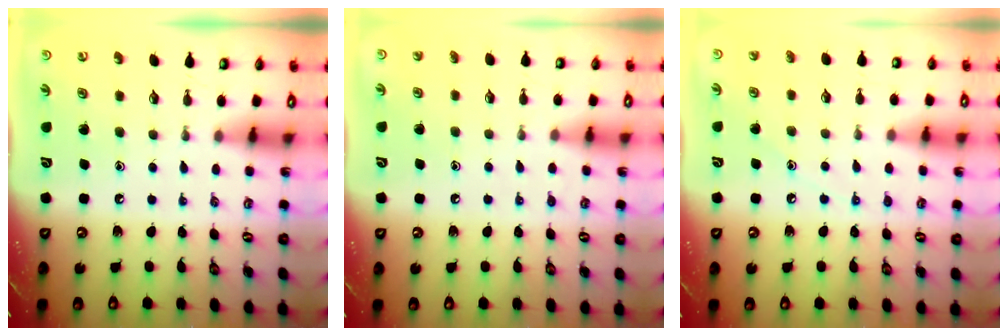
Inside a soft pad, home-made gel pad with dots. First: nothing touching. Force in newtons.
{"total": 4.0, "press": 4.0, "slide": 0.5}
{"total": 6.4, "press": 6.3, "slide": 0.7}